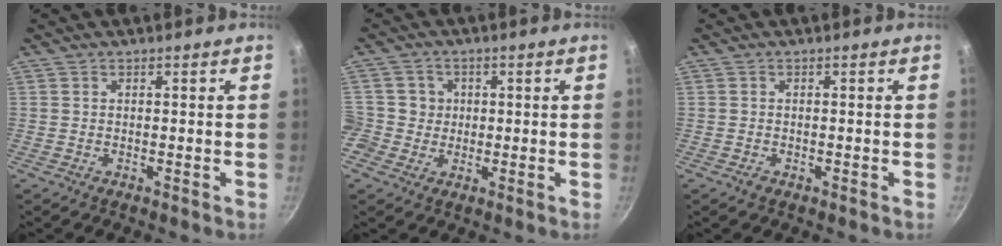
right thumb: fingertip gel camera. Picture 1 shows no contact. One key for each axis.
{"total": 5.9, "fx": 0.0, "fy": 5.8, "fz": 0.8, "tx": 0.015, "ty": 0.009, "tz": -0.007}
{"total": 1.1, "fx": -0.6, "fy": 0.7, "fz": 0.6, "tx": -0.011, "ty": 0.001, "tz": -0.009}